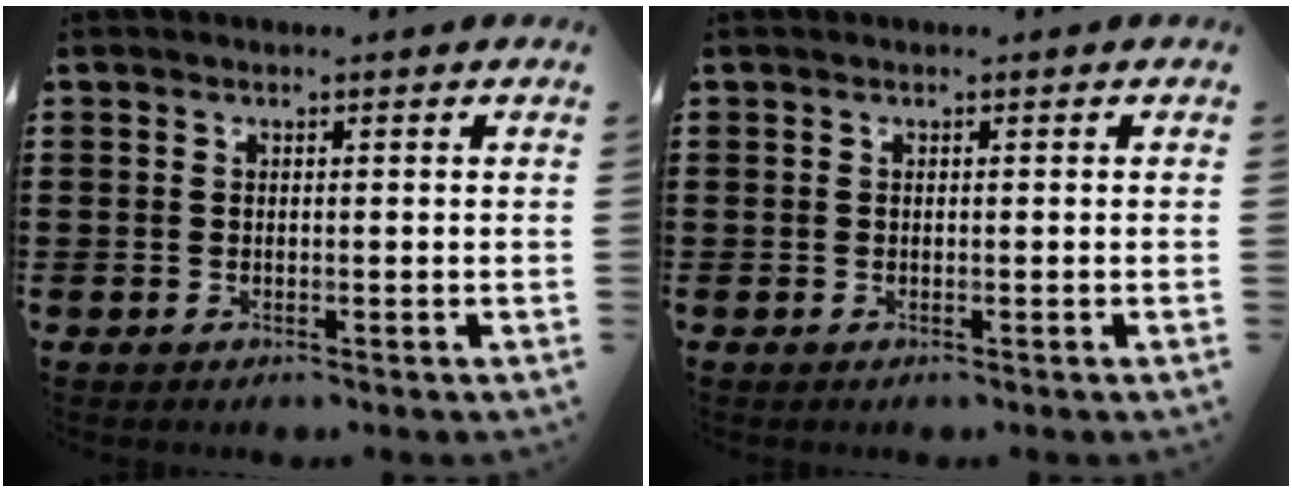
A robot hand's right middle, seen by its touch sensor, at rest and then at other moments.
{"total": 0.0}